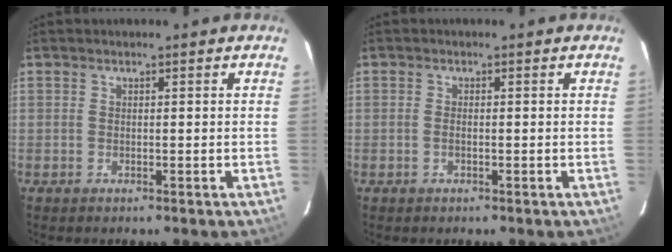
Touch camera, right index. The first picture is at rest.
{"total": 0.6, "force": [-0.3, 0.2, 0.5], "torque": [-0.013, 0.001, -0.006]}